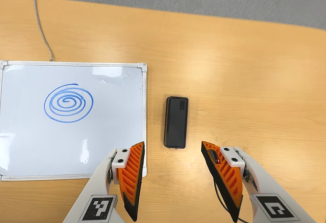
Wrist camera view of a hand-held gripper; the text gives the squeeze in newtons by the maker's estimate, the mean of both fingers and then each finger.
{"total": 0.0}